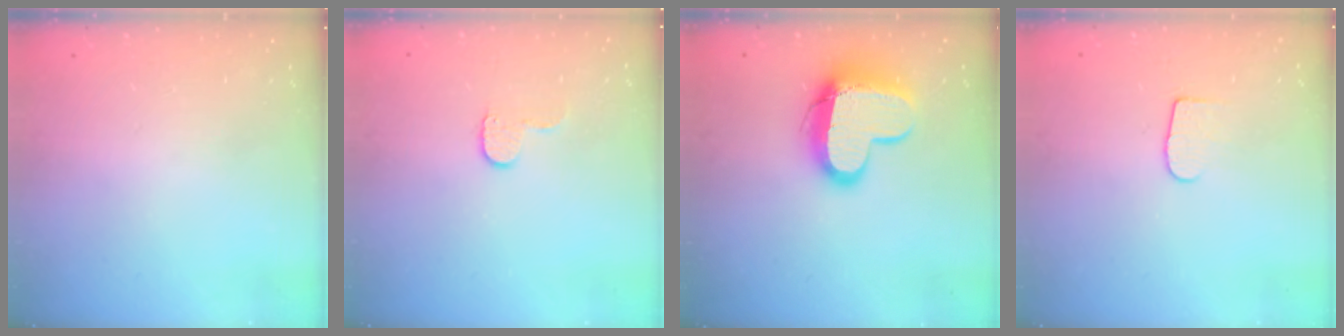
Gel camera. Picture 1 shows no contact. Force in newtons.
{"total": 5.4, "press": 5.3, "slide": 0.5}
{"total": 14.4, "press": 14.4, "slide": 1.0}
{"total": 5.8, "press": 5.8, "slide": 0.5}